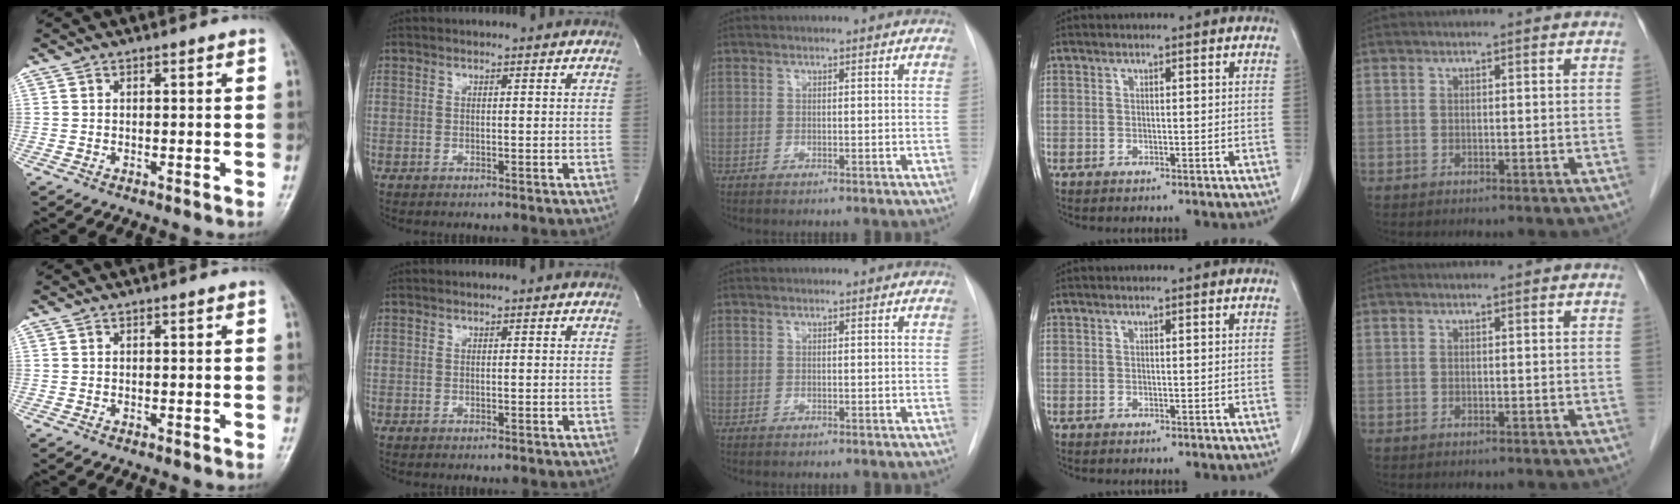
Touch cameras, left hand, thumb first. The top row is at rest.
{}